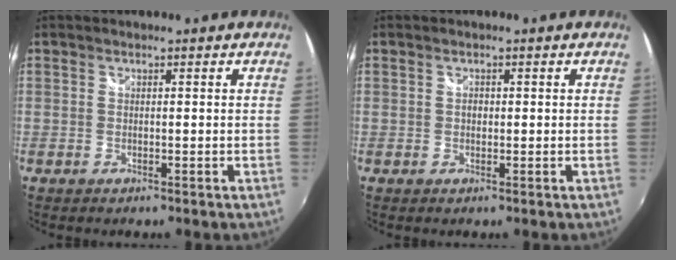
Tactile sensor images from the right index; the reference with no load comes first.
{"total": 0.8, "force": [0.1, 0.7, 0.4], "torque": [-0.005, 0.002, 0.000]}